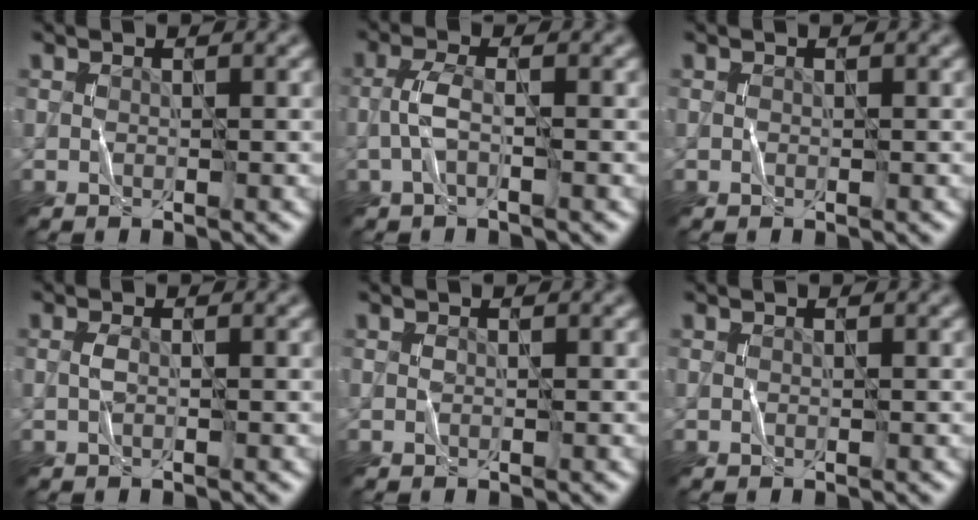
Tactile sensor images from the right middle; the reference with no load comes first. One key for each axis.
{"total": 2.2, "fx": -0.8, "fy": 0.5, "fz": 2.0, "tx": -0.044, "ty": 0.009, "tz": -0.021}
{"total": 0.0}
{"total": 0.9, "fx": -0.2, "fy": 0.2, "fz": 0.8, "tx": -0.020, "ty": 0.001, "tz": -0.006}
{"total": 0.0}
{"total": 0.0}